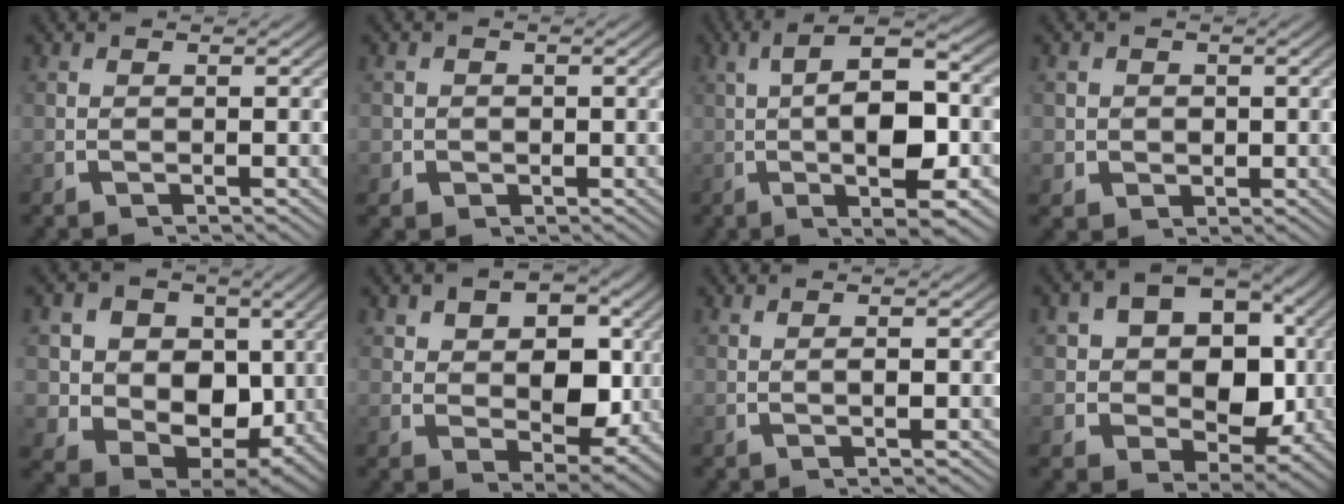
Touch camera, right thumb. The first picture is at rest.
{"total": 2.3, "force": [-0.3, 2.2, 0.6], "torque": [-0.014, -0.014, -0.002]}
{"total": 11.5, "force": [0.7, 4.7, 10.5], "torque": [-0.163, -0.003, 0.012]}
{"total": 3.2, "force": [0.1, 2.9, 1.2], "torque": [-0.027, -0.018, 0.010]}
{"total": 15.9, "force": [0.3, 12.8, 9.4], "torque": [-0.197, -0.064, 0.017]}
{"total": 7.9, "force": [1.3, 5.5, 5.6], "torque": [-0.099, -0.032, 0.035]}
{"total": 1.2, "force": [0.1, 0.2, 1.2], "torque": [-0.021, 0.000, 0.004]}
{"total": 13.5, "force": [1.0, 10.4, 8.4], "torque": [-0.179, -0.047, 0.030]}